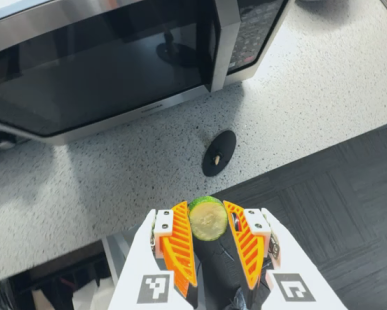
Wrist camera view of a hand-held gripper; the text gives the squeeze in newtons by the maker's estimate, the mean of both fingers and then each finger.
{"total": 8.5, "left": 8.1, "right": 9.0}